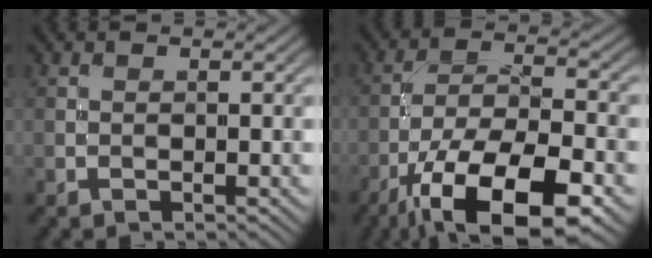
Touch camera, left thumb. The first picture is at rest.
{"total": 15.3, "force": [-8.8, 5.4, 11.2], "torque": [-0.209, -0.015, -0.155]}